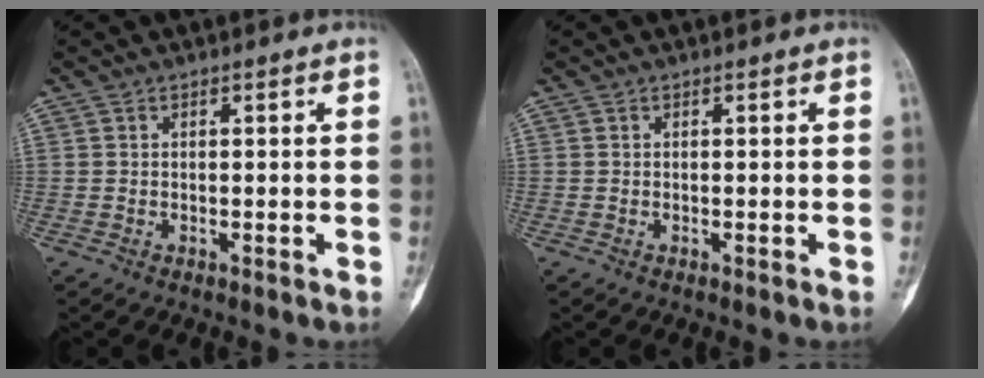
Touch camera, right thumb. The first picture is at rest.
{"total": 0.0}